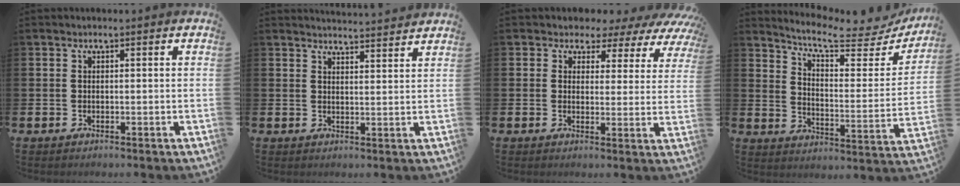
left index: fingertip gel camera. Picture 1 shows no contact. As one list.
[{"total": 3.5, "force": [3.5, -0.3, 0.0], "torque": [-0.006, -0.024, 0.064]}, {"total": 2.8, "force": [1.9, 2.0, 0.2], "torque": [-0.016, -0.025, 0.023]}, {"total": 7.9, "force": [7.0, 1.7, 3.4], "torque": [-0.079, -0.056, 0.112]}]